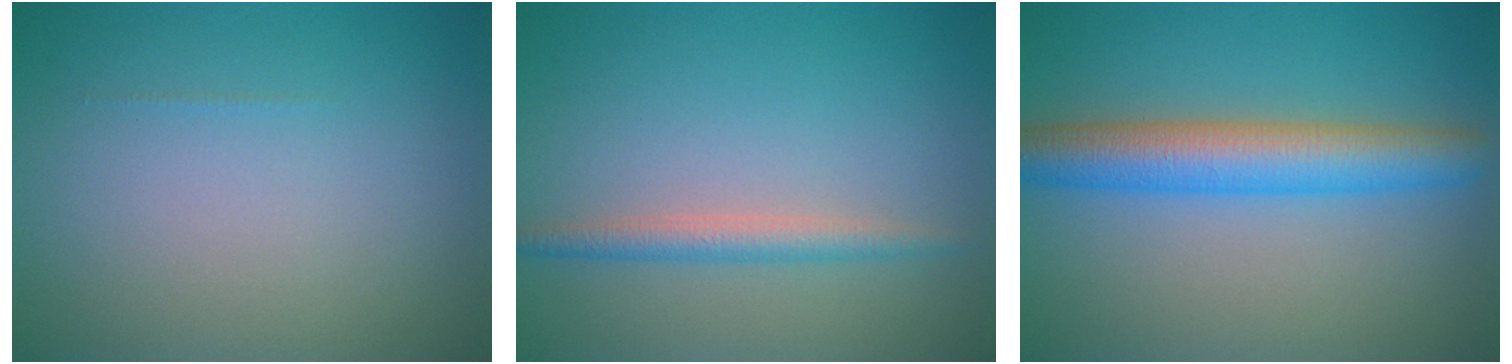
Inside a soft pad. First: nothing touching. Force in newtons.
{"total": 2.2, "press": 2.2, "slide": 0.0}
{"total": 6.1, "press": 6.1, "slide": 0.1}